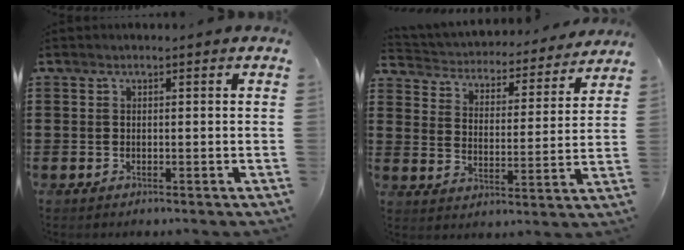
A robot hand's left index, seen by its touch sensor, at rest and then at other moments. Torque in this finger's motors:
{"motor_torque": [2.14, 0.00, 1.05, 0.13]}